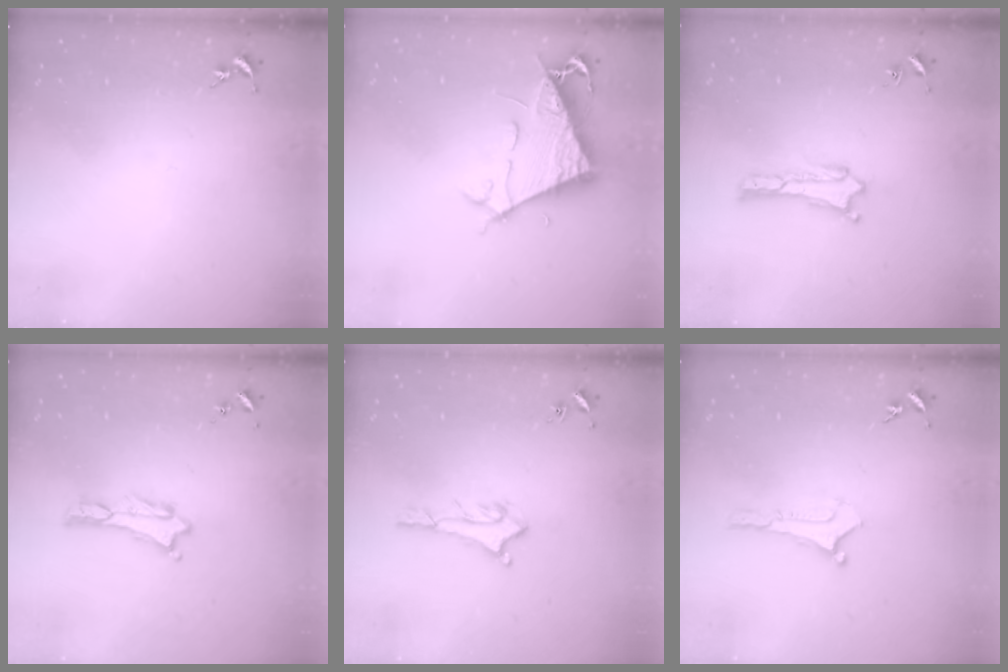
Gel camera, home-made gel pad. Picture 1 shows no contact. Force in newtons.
{"total": 7.6, "press": 7.6, "slide": 1.0}
{"total": 0.0}
{"total": 0.0}
{"total": 1.6, "press": 1.6, "slide": 0.1}
{"total": 0.0}